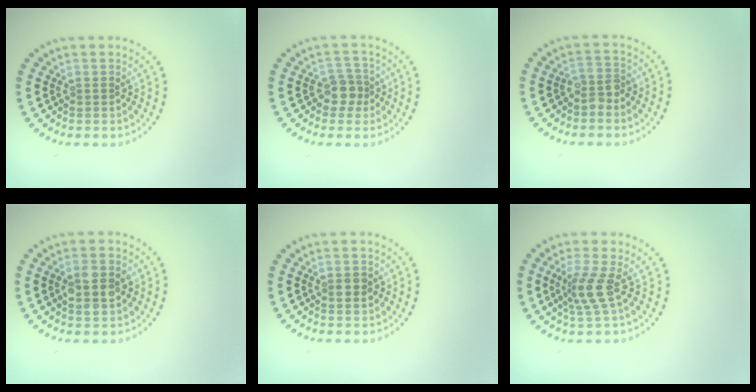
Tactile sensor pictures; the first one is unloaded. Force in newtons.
{"total": 2.0, "press": 1.7, "slide": 1.1}
{"total": 1.8, "press": 1.6, "slide": 0.9}
{"total": 3.2, "press": 3.2, "slide": 0.1}
{"total": 1.4, "press": 1.4, "slide": 0.1}
{"total": 3.0, "press": 2.1, "slide": 2.1}